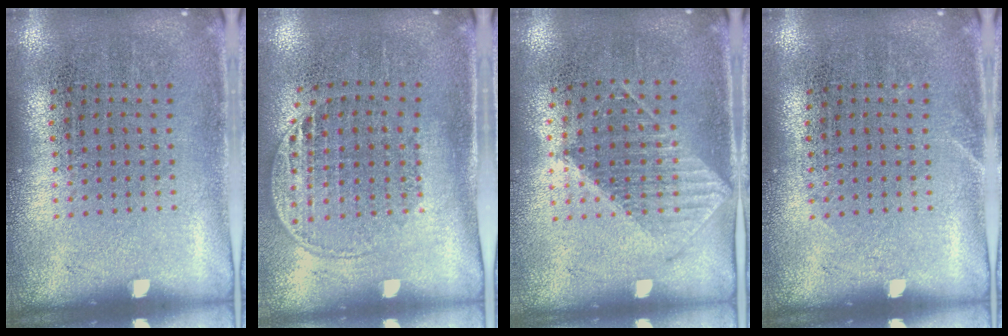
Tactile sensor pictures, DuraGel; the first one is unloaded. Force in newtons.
{"total": 1.6, "press": 1.3, "slide": 0.9}
{"total": 1.1, "press": 1.0, "slide": 0.3}
{"total": 0.5, "press": 0.5, "slide": 0.1}